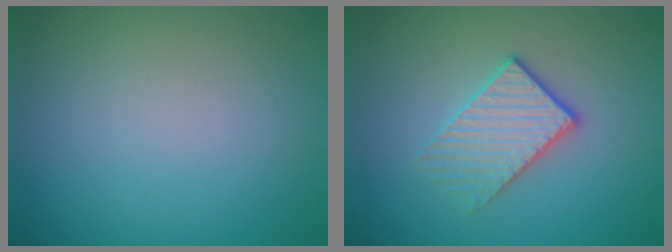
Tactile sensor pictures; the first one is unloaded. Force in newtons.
{"total": 2.6, "press": 2.3, "slide": 1.2}